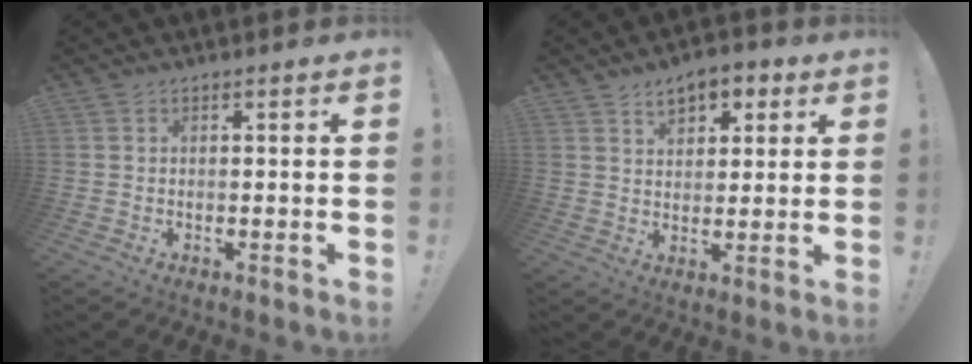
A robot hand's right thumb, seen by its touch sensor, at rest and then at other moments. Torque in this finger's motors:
{"motor_torque": [0.00, 0.05, 0.21, 0.33, 0.03]}